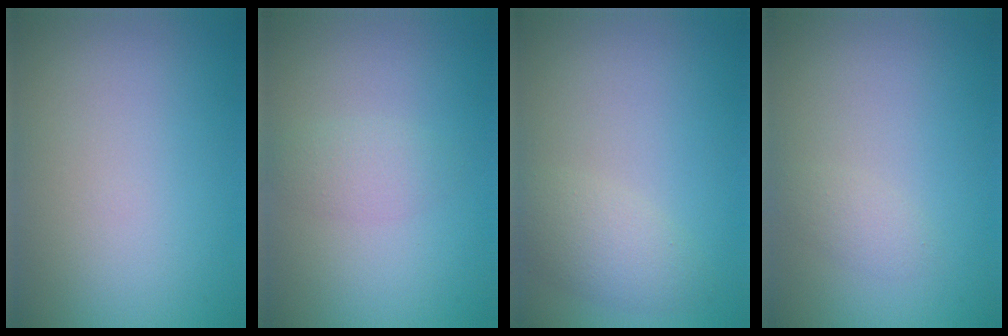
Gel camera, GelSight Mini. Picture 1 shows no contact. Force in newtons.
{"total": 1.5, "press": 1.5, "slide": 0.0}
{"total": 2.5, "press": 2.5, "slide": 0.1}
{"total": 1.1, "press": 1.1, "slide": 0.0}